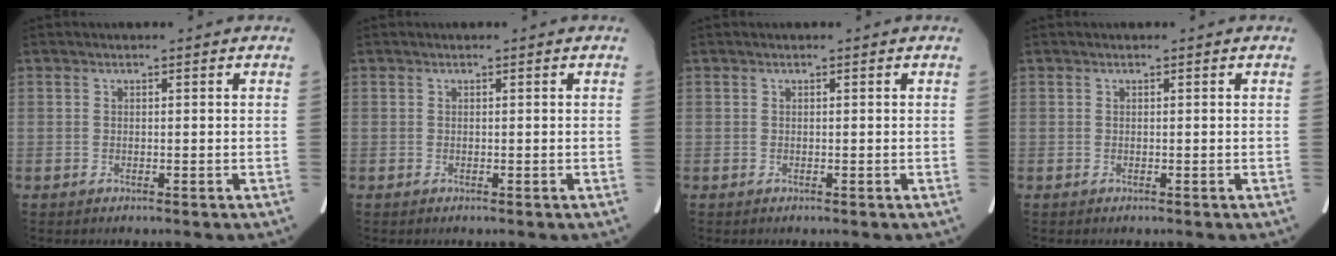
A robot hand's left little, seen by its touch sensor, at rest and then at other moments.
{"total": 0.0}
{"total": 0.0}
{"total": 0.0}